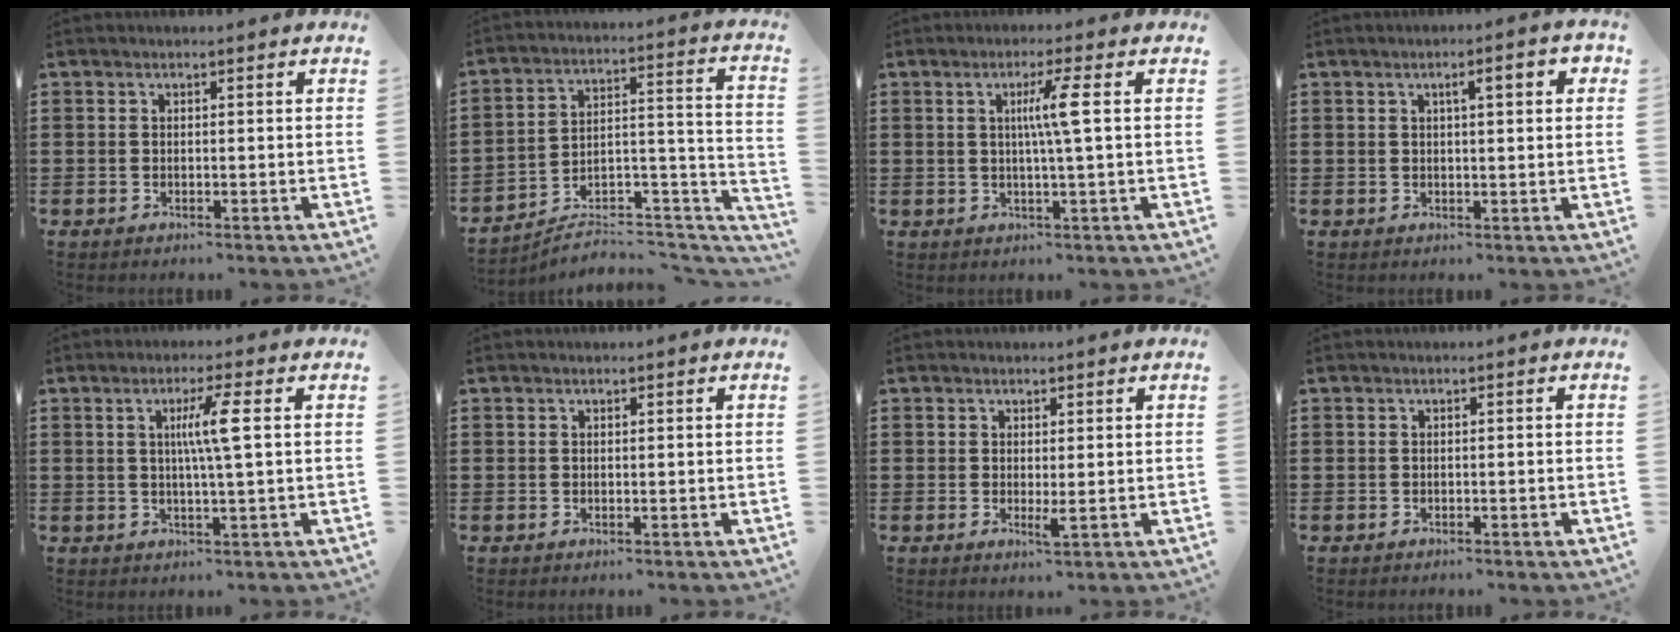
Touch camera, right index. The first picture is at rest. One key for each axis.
{"total": 5.1, "fx": -4.6, "fy": 1.2, "fz": 1.7, "tx": -0.026, "ty": -0.009, "tz": -0.092}
{"total": 4.8, "fx": 0.7, "fy": -0.7, "fz": 4.7, "tx": -0.090, "ty": -0.005, "tz": 0.004}
{"total": 3.3, "fx": 0.9, "fy": 0.6, "fz": 3.1, "tx": -0.054, "ty": 0.002, "tz": 0.009}
{"total": 5.2, "fx": 0.9, "fy": -0.4, "fz": 5.1, "tx": -0.099, "ty": -0.003, "tz": 0.008}
{"total": 0.0}
{"total": 1.7, "fx": 0.0, "fy": 0.5, "fz": 1.6, "tx": -0.029, "ty": -0.002, "tz": 0.001}
{"total": 0.7, "fx": -0.6, "fy": -0.1, "fz": 0.3, "tx": -0.006, "ty": -0.005, "tz": -0.012}